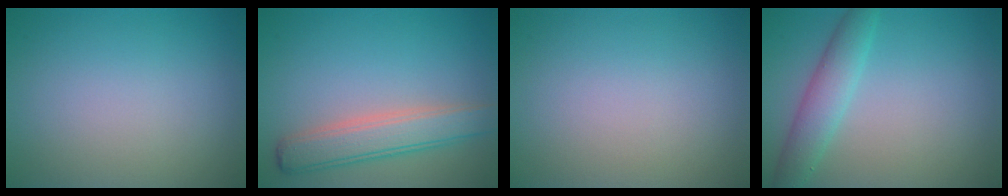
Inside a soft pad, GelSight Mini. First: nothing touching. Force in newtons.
{"total": 4.3, "press": 4.3, "slide": 0.3}
{"total": 0.0}
{"total": 3.4, "press": 3.4, "slide": 0.1}